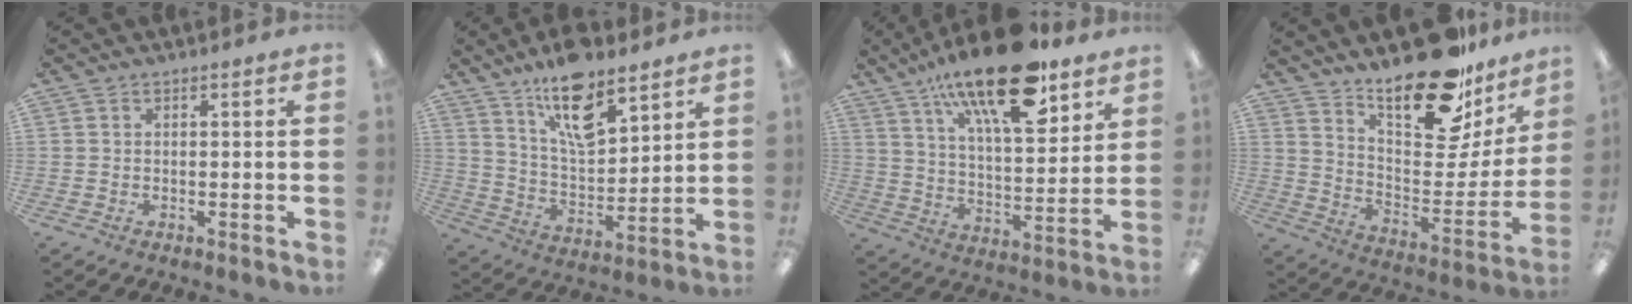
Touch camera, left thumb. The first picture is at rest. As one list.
[{"total": 15.4, "force": [10.8, 6.0, 9.2], "torque": [-0.156, -0.050, 0.185]}, {"total": 22.3, "force": [15.4, 7.6, 14.3], "torque": [-0.233, -0.084, 0.257]}, {"total": 23.1, "force": [18.7, 8.2, 10.8], "torque": [-0.148, -0.137, 0.316]}]